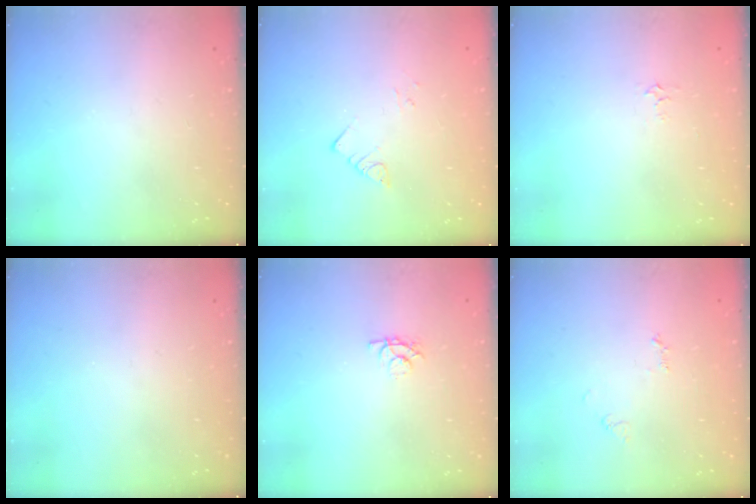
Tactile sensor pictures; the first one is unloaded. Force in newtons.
{"total": 2.8, "press": 2.8, "slide": 0.2}
{"total": 3.2, "press": 3.1, "slide": 0.5}
{"total": 0.0}
{"total": 3.6, "press": 3.6, "slide": 0.4}
{"total": 4.1, "press": 4.0, "slide": 0.4}